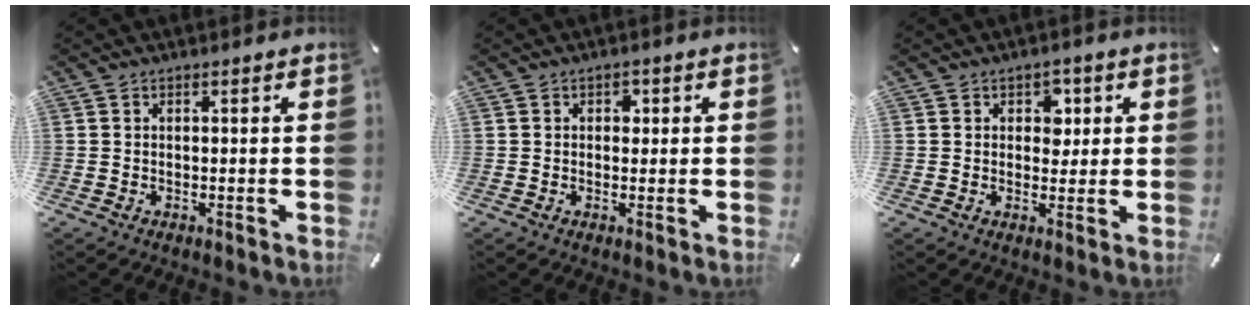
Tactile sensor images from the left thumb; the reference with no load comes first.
{"total": 1.7, "force": [0.2, 1.4, 0.9], "torque": [-0.004, 0.002, -0.003]}
{"total": 4.1, "force": [1.1, 3.4, 2.0], "torque": [-0.007, -0.007, 0.008]}